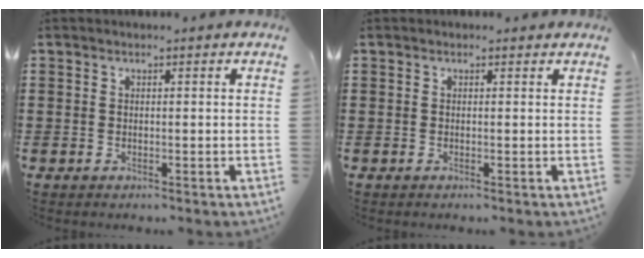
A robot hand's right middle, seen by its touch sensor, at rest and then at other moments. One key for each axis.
{"total": 0.0}